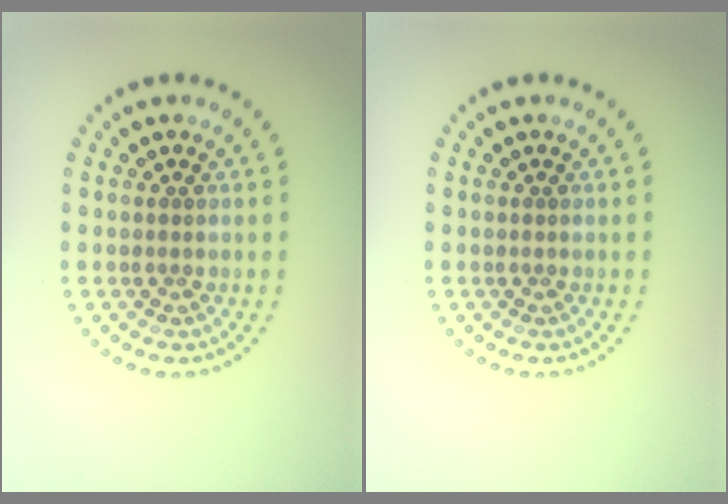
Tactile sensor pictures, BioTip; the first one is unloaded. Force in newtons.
{"total": 0.0}